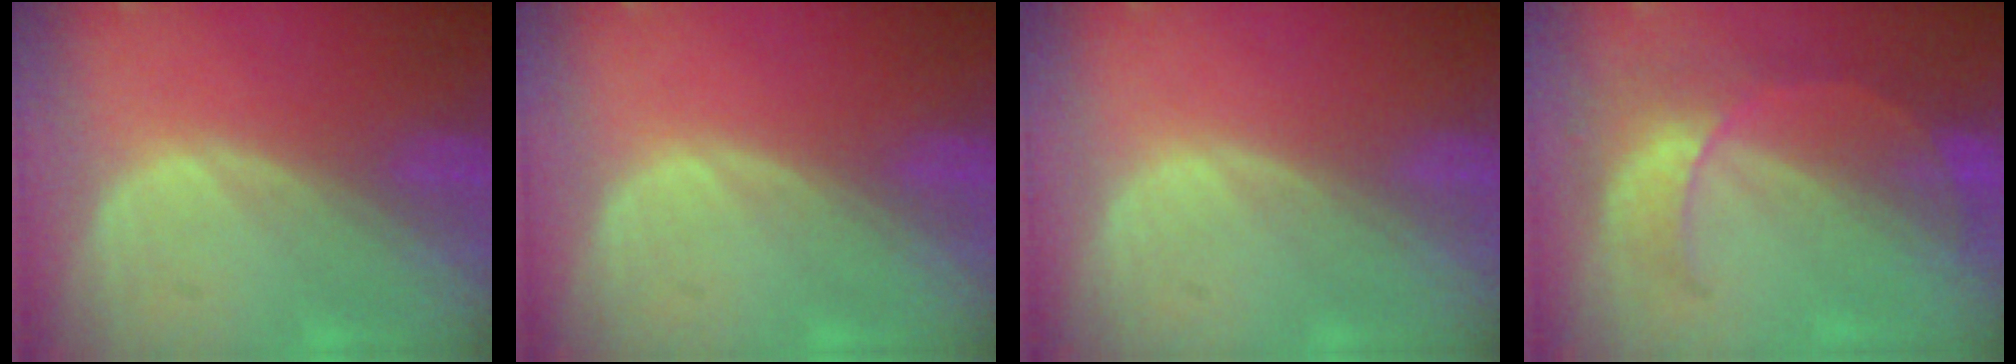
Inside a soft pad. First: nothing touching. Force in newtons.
{"total": 0.0}
{"total": 0.0}
{"total": 7.8, "press": 6.9, "slide": 3.7}